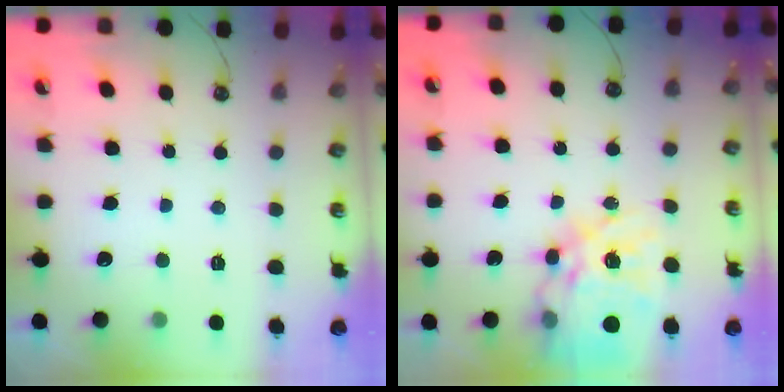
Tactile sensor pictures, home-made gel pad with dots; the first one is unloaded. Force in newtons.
{"total": 22.2, "press": 22.0, "slide": 2.1}